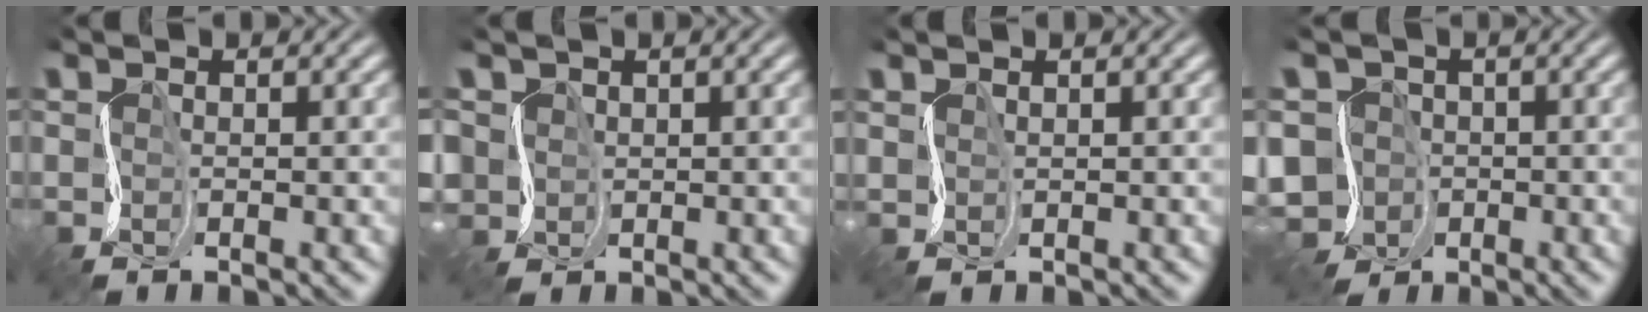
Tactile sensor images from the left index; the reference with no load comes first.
{"total": 2.0, "force": [0.6, 1.8, 0.6], "torque": [-0.020, -0.003, 0.014]}
{"total": 1.3, "force": [1.1, 0.5, 0.6], "torque": [-0.017, 0.001, 0.020]}
{"total": 7.0, "force": [-3.9, 5.3, 2.2], "torque": [-0.032, -0.022, -0.075]}